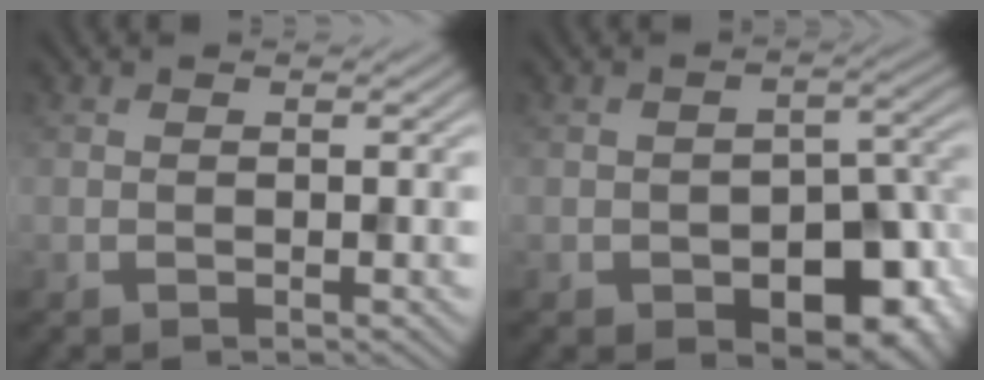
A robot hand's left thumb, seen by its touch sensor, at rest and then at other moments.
{"total": 10.0, "force": [-4.1, 5.8, 7.0], "torque": [-0.098, -0.025, -0.049]}